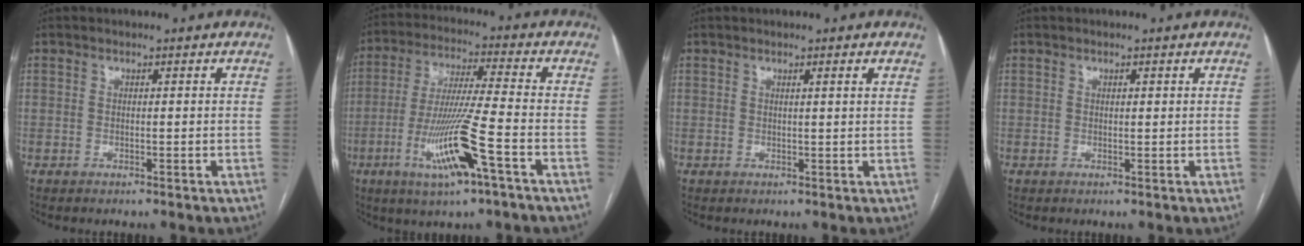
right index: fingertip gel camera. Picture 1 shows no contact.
{"total": 13.4, "force": [-5.4, 0.0, 12.2], "torque": [-0.249, -0.016, -0.099]}
{"total": 1.5, "force": [1.0, -0.2, 1.1], "torque": [-0.018, 0.003, 0.012]}
{"total": 0.6, "force": [0.3, 0.2, 0.5], "torque": [-0.008, 0.000, 0.004]}